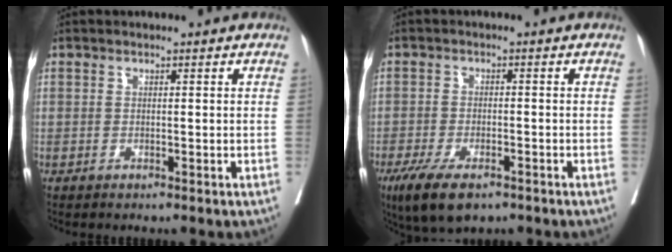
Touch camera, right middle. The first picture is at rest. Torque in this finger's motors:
{"motor_torque": [0.96, -0.82, 0.13, 0.06]}